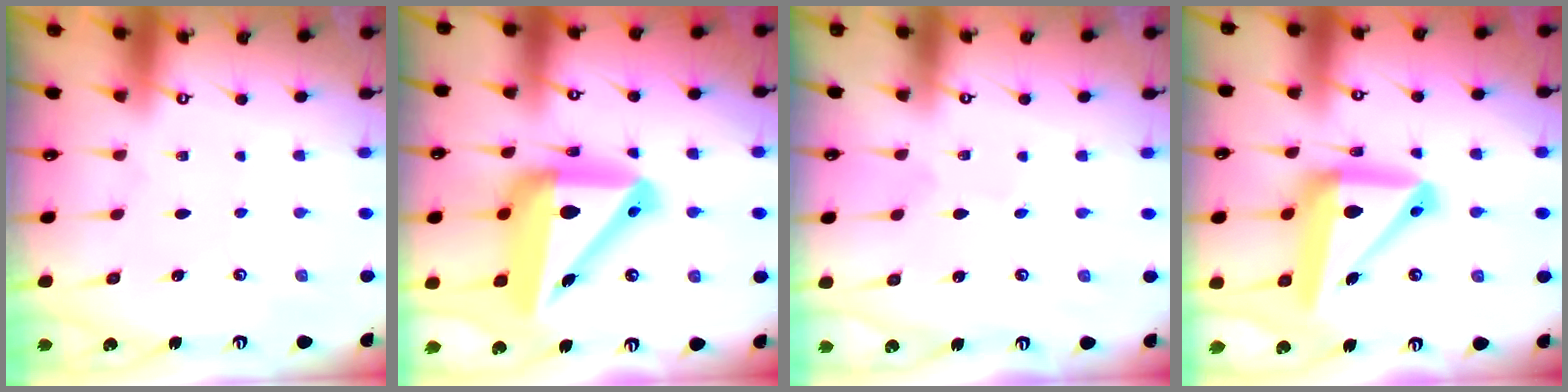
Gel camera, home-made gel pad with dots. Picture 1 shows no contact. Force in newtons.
{"total": 20.5, "press": 20.4, "slide": 2.5}
{"total": 0.6, "press": 0.6, "slide": 0.0}
{"total": 18.2, "press": 18.1, "slide": 2.3}